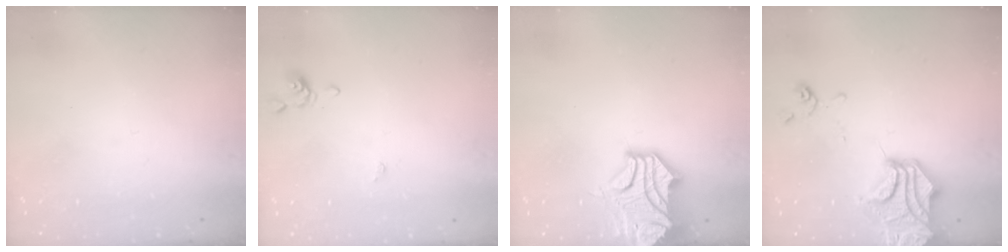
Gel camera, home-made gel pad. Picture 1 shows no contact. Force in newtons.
{"total": 0.0}
{"total": 5.2, "press": 5.0, "slide": 1.5}
{"total": 11.0, "press": 10.7, "slide": 2.7}